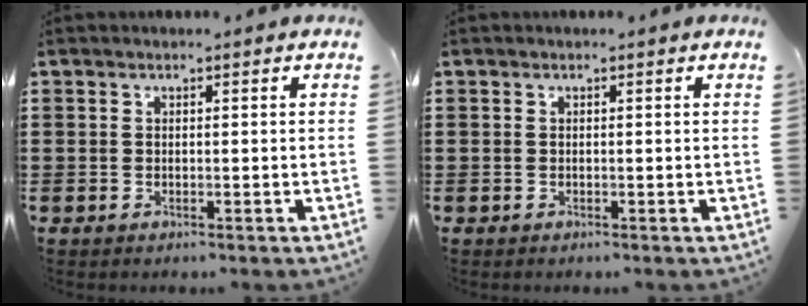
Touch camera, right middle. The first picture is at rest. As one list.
[{"total": 0.0}]